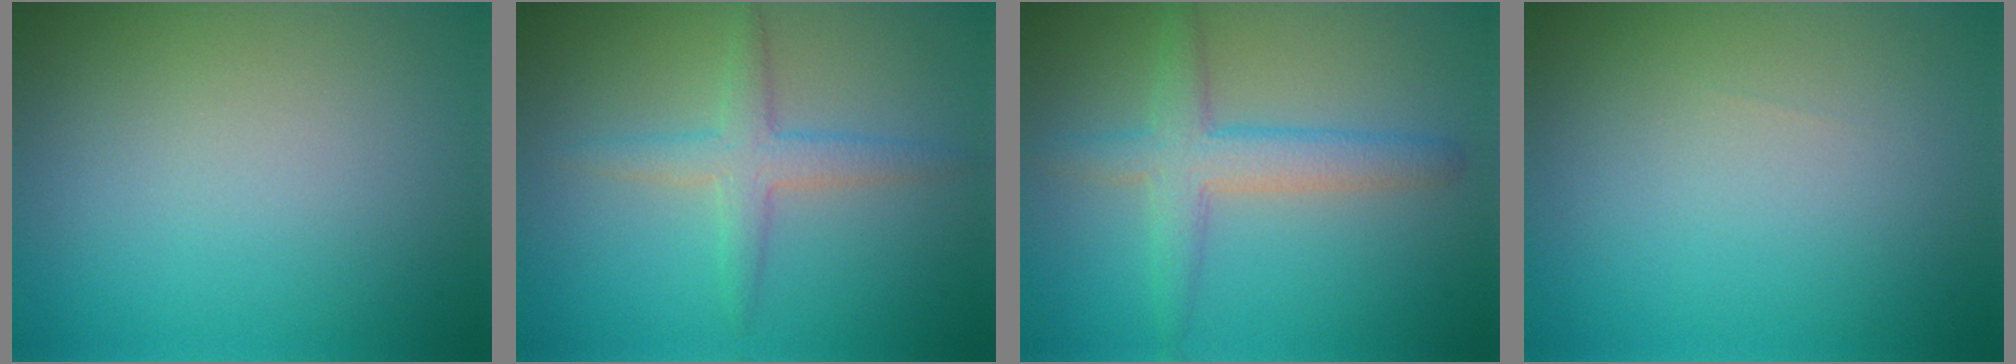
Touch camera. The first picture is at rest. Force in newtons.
{"total": 2.8, "press": 2.8, "slide": 0.0}
{"total": 3.8, "press": 3.8, "slide": 0.3}
{"total": 0.0}